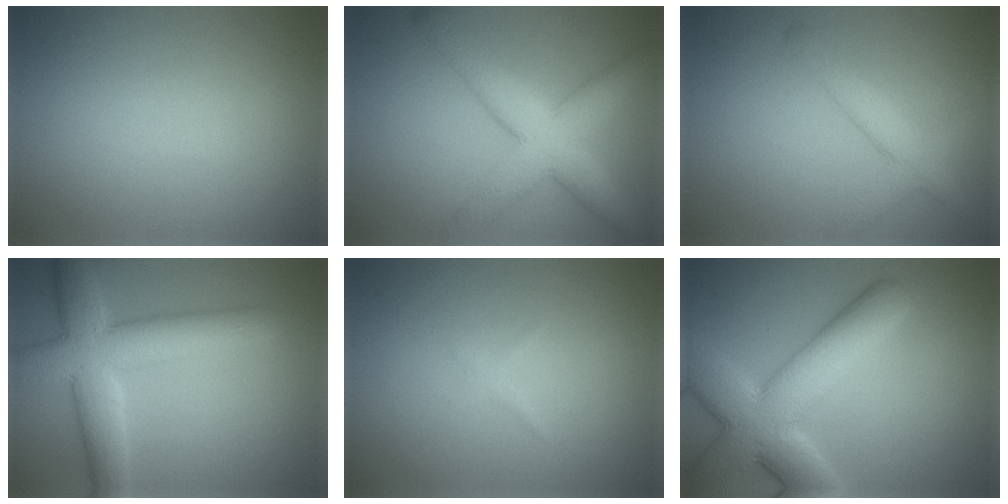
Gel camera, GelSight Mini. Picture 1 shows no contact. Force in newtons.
{"total": 7.0, "press": 7.0, "slide": 0.3}
{"total": 3.0, "press": 3.0, "slide": 0.2}
{"total": 7.7, "press": 7.7, "slide": 0.5}
{"total": 0.5, "press": 0.5, "slide": 0.0}
{"total": 9.6, "press": 9.6, "slide": 0.8}